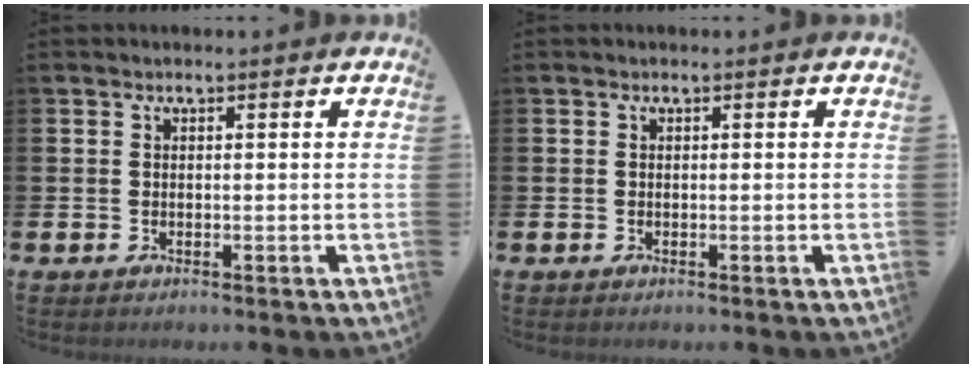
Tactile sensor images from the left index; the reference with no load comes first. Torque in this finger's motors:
{"motor_torque": [0.00, 0.00, 0.00, 0.00]}